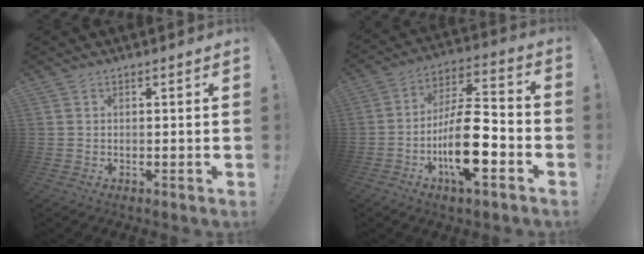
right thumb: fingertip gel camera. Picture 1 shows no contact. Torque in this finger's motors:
{"motor_torque": [0.40, 0.55, 0.20, -0.12, 0.38]}